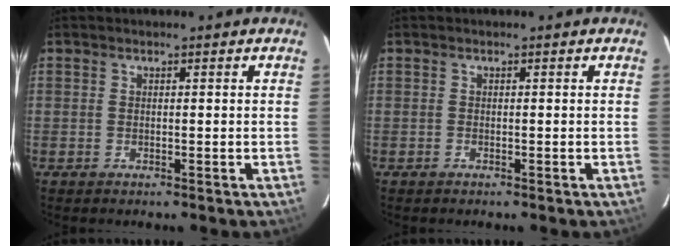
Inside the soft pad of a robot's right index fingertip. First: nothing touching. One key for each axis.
{"total": 0.0}